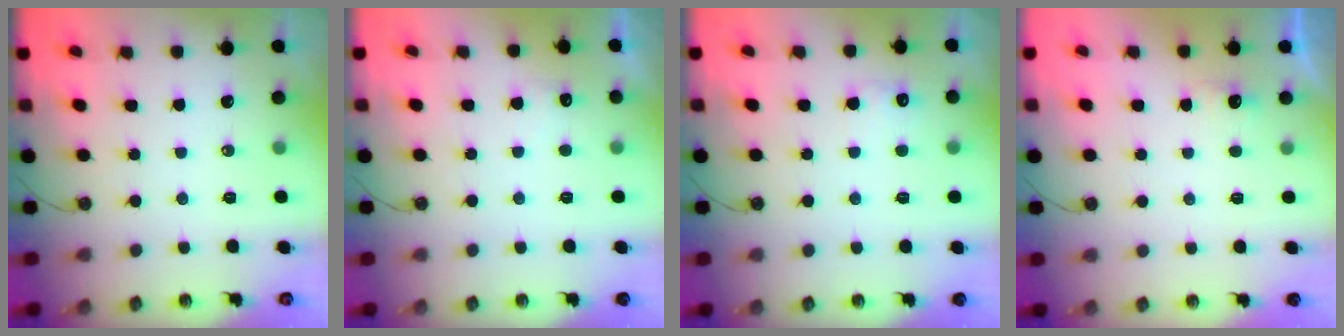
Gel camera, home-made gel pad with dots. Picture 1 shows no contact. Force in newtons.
{"total": 5.1, "press": 4.9, "slide": 1.3}
{"total": 6.0, "press": 5.9, "slide": 1.1}
{"total": 2.2, "press": 2.0, "slide": 0.9}